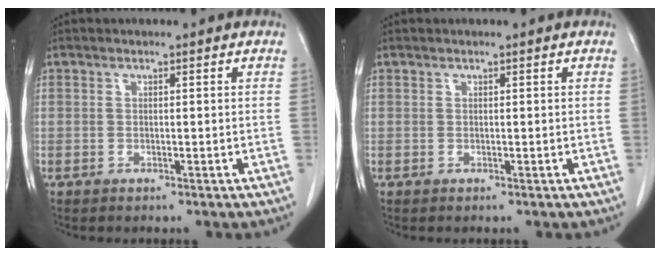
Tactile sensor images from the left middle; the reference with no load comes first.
{"total": 0.0}